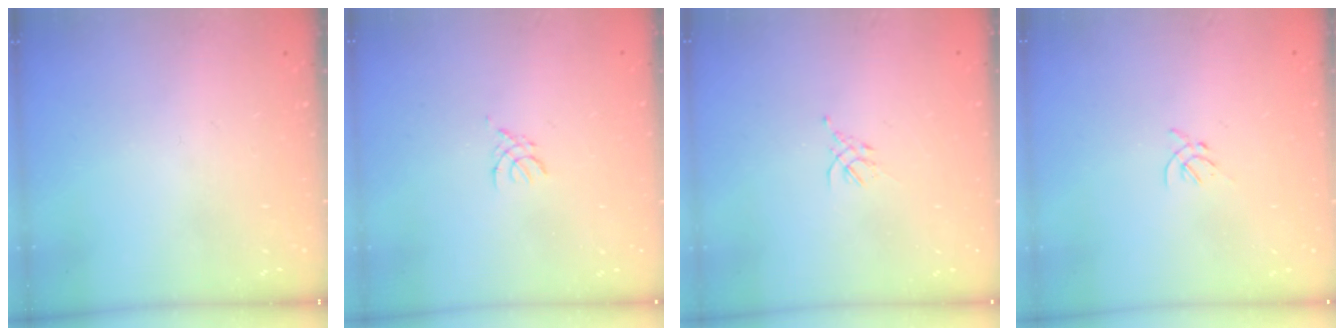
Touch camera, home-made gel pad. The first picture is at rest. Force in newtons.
{"total": 1.8, "press": 1.7, "slide": 0.4}
{"total": 1.5, "press": 1.4, "slide": 0.6}
{"total": 1.2, "press": 1.1, "slide": 0.5}